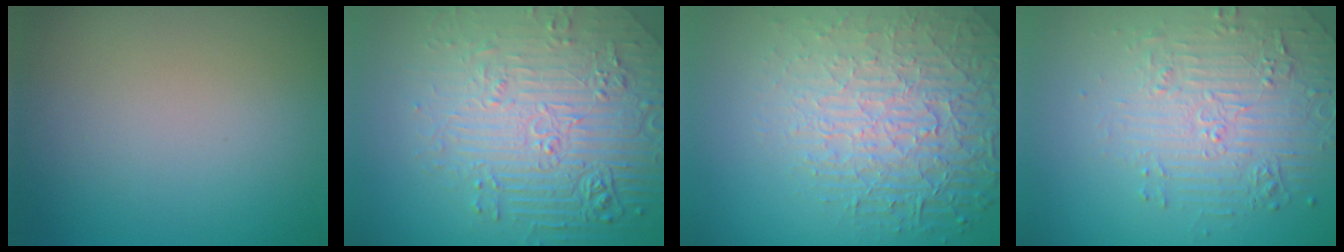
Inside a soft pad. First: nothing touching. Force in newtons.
{"total": 7.6, "press": 5.9, "slide": 4.7}
{"total": 7.8, "press": 5.5, "slide": 5.5}
{"total": 5.0, "press": 3.7, "slide": 3.4}